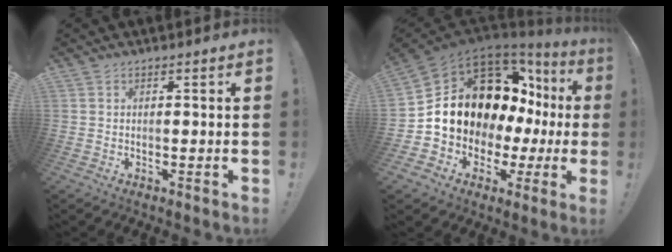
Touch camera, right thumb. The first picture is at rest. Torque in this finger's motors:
{"motor_torque": [2.50, 2.50, 0.77, -0.41, 0.13]}